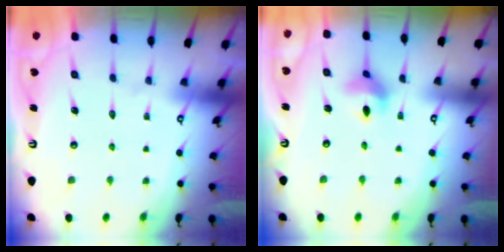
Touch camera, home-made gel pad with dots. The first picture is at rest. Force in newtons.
{"total": 5.3, "press": 5.2, "slide": 0.3}